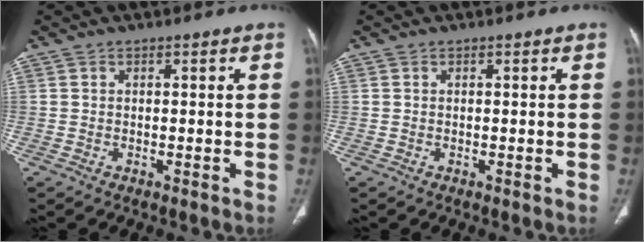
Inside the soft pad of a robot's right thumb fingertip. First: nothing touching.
{"total": 0.0}